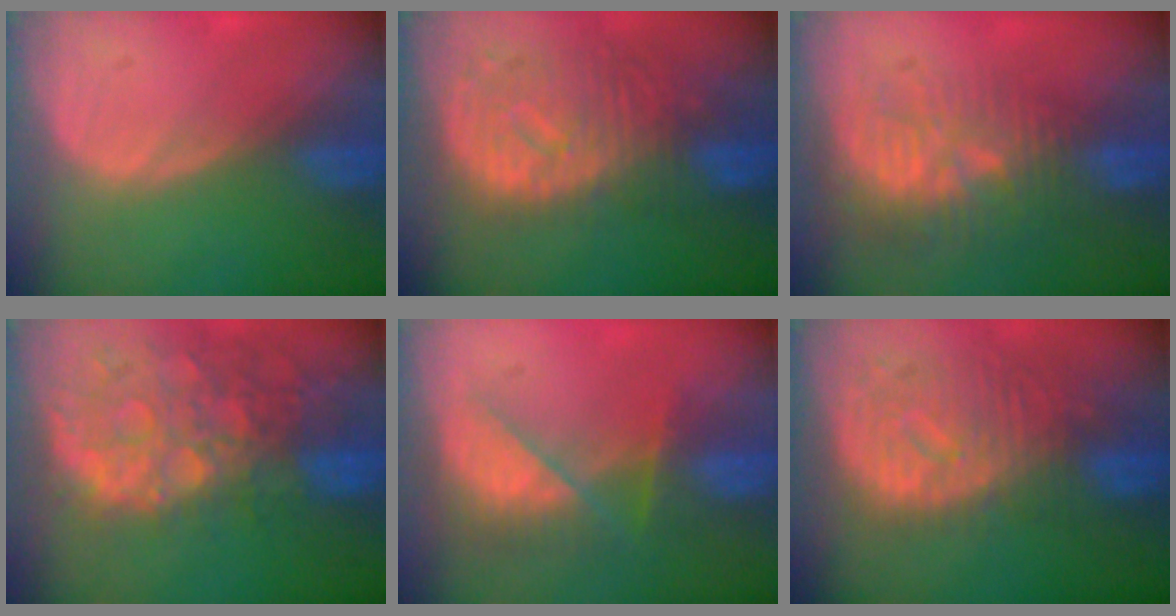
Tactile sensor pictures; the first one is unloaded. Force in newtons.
{"total": 11.2, "press": 9.8, "slide": 5.4}
{"total": 10.1, "press": 8.8, "slide": 5.1}
{"total": 13.8, "press": 11.2, "slide": 8.1}
{"total": 8.2, "press": 7.0, "slide": 4.3}
{"total": 11.0, "press": 9.8, "slide": 5.0}